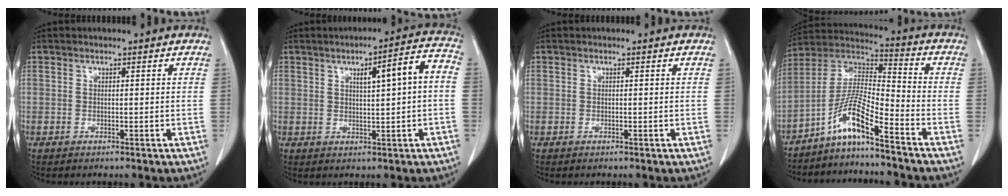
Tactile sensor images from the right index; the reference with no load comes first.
{"total": 7.6, "force": [1.0, 0.8, 7.5], "torque": [-0.104, 0.022, 0.013]}
{"total": 0.0}
{"total": 9.3, "force": [-6.4, 0.3, 6.7], "torque": [-0.139, 0.013, -0.125]}